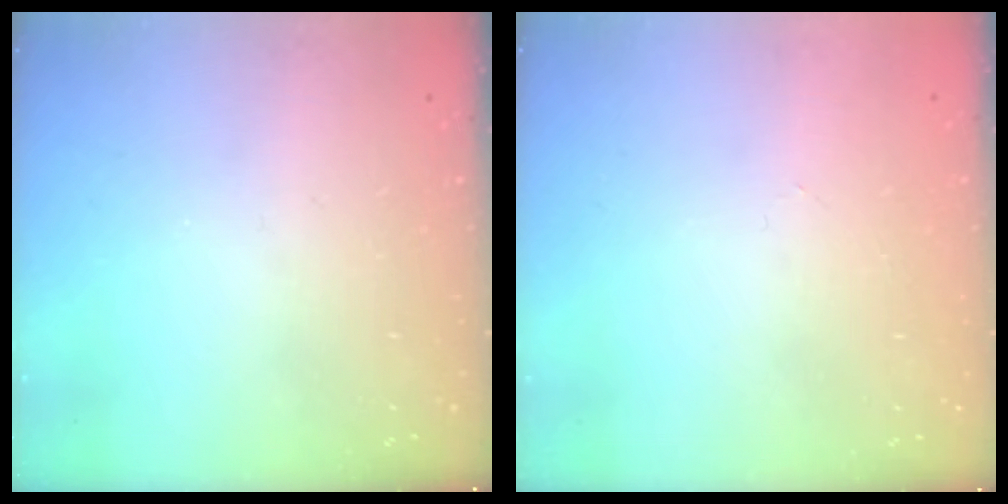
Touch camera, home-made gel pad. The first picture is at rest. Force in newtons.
{"total": 0.0}